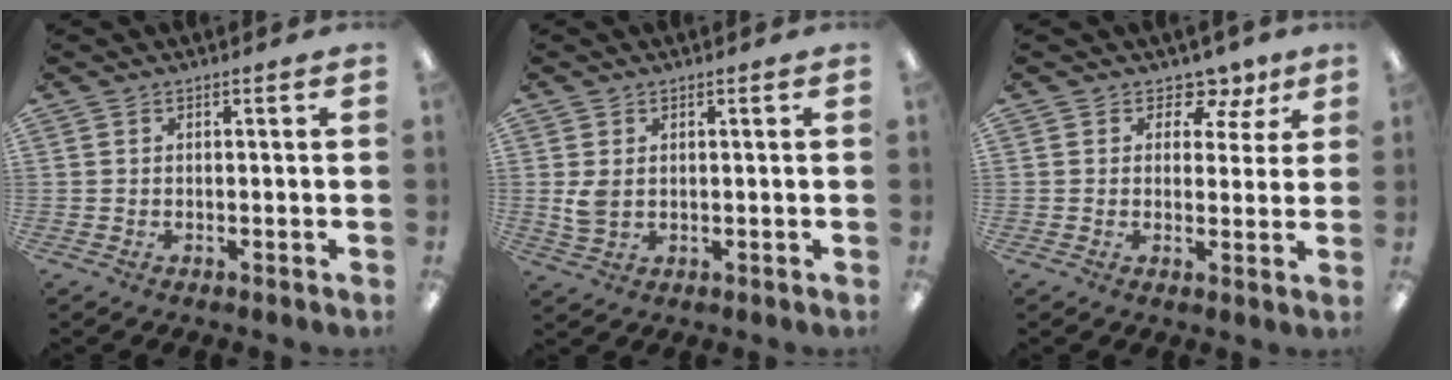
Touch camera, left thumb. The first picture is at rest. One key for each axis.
{"total": 3.9, "fx": 0.6, "fy": 2.4, "fz": 2.9, "tx": -0.071, "ty": 0.000, "tz": 0.008}
{"total": 6.2, "fx": 4.2, "fy": 3.8, "fz": 2.6, "tx": -0.029, "ty": -0.024, "tz": 0.072}